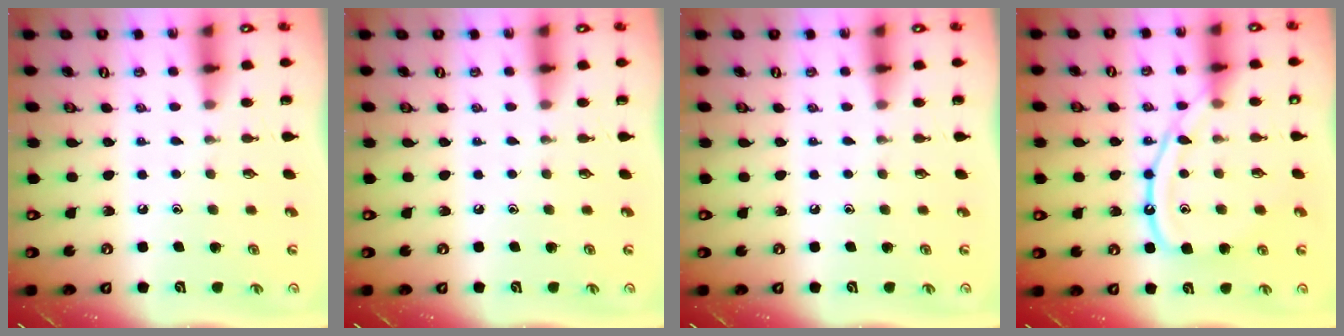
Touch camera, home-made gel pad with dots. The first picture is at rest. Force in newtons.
{"total": 0.0}
{"total": 0.0}
{"total": 12.0, "press": 11.9, "slide": 1.3}